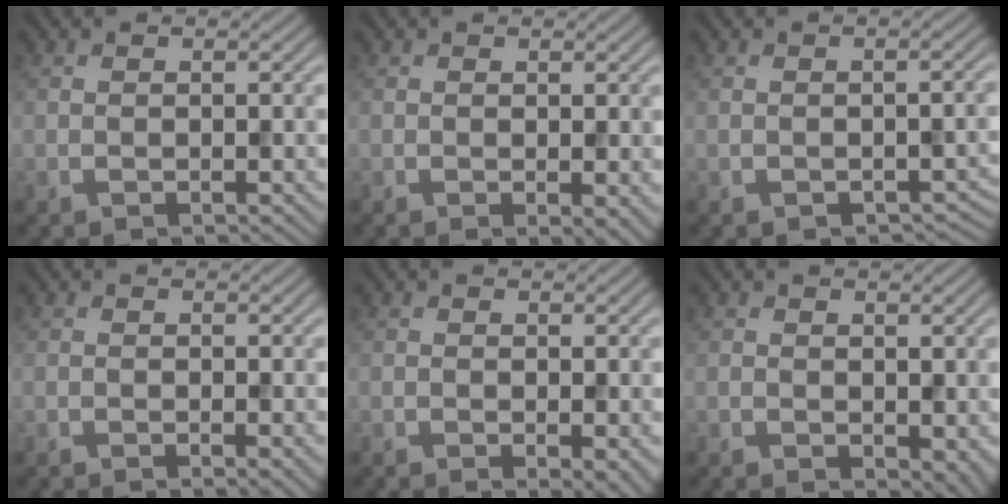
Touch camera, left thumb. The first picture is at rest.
{"total": 1.6, "force": [0.0, 0.6, 1.5], "torque": [-0.020, -0.007, 0.001]}
{"total": 2.4, "force": [-1.3, 1.3, 1.6], "torque": [-0.021, -0.009, -0.011]}
{"total": 1.0, "force": [0.1, 0.2, 0.9], "torque": [-0.012, -0.004, 0.000]}
{"total": 2.2, "force": [-0.3, 0.9, 2.0], "torque": [-0.027, -0.007, -0.002]}
{"total": 2.3, "force": [0.3, 1.5, 1.7], "torque": [-0.026, -0.007, 0.011]}